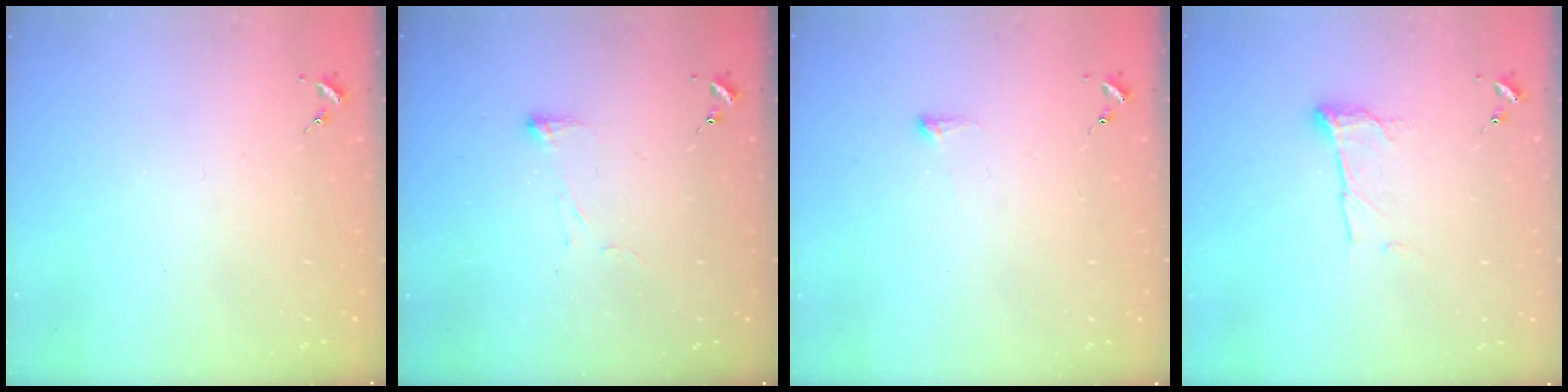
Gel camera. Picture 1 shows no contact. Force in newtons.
{"total": 3.3, "press": 3.3, "slide": 0.7}
{"total": 4.2, "press": 4.1, "slide": 1.0}
{"total": 8.9, "press": 8.9, "slide": 0.3}